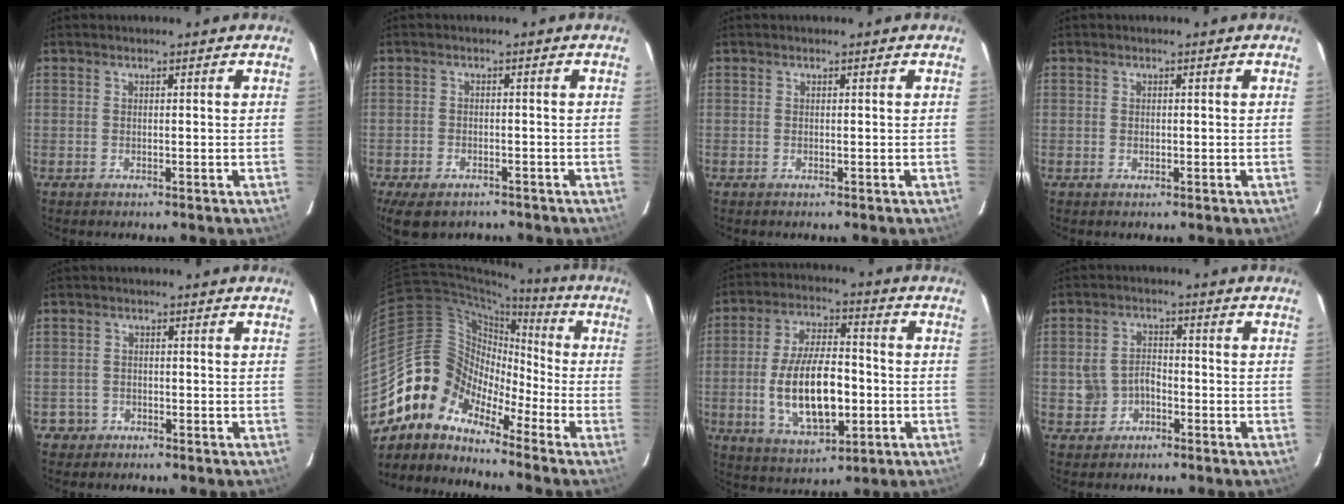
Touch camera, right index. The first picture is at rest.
{"total": 7.8, "force": [-5.5, 4.0, 3.7], "torque": [-0.091, -0.022, -0.085]}
{"total": 0.0}
{"total": 0.7, "force": [-0.1, 0.5, 0.4], "torque": [-0.007, 0.000, 0.000]}
{"total": 2.6, "force": [-1.3, 2.3, -0.2], "torque": [-0.004, 0.010, -0.020]}
{"total": 11.6, "force": [-8.3, 7.6, 2.8], "torque": [-0.055, 0.034, -0.182]}
{"total": 15.9, "force": [-3.0, 7.2, 13.9], "torque": [-0.269, -0.001, -0.038]}
{"total": 4.4, "force": [-1.8, 3.6, 1.7], "torque": [-0.044, 0.015, -0.022]}